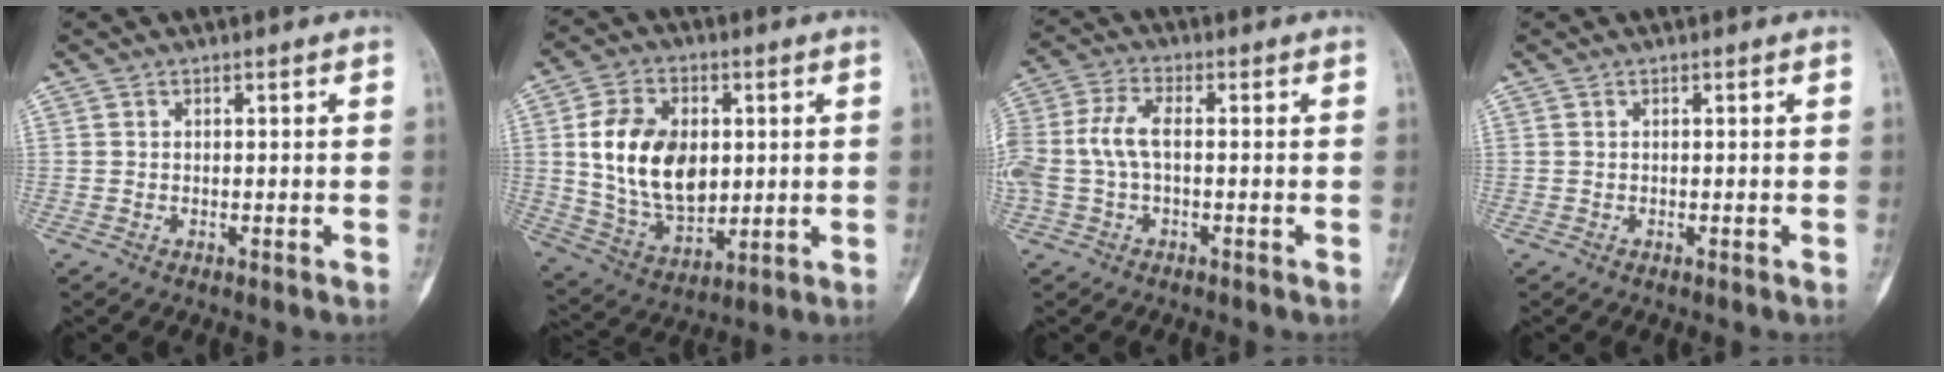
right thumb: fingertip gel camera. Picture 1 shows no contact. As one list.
[{"total": 17.1, "force": [2.2, 11.2, 12.7], "torque": [-0.192, -0.012, 0.049]}, {"total": 8.8, "force": [-0.4, 4.6, 7.5], "torque": [-0.187, 0.025, -0.009]}, {"total": 0.0}]